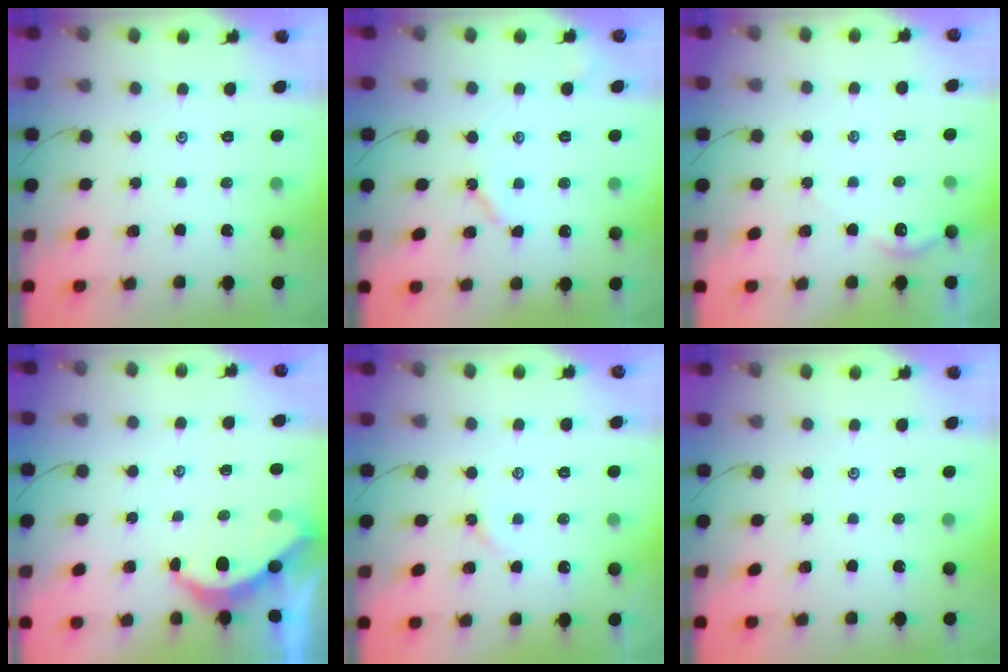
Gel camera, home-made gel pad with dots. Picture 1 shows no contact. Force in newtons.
{"total": 3.9, "press": 3.9, "slide": 0.6}
{"total": 2.8, "press": 2.8, "slide": 0.3}
{"total": 4.0, "press": 4.0, "slide": 0.3}
{"total": 1.5, "press": 1.4, "slide": 0.3}
{"total": 0.0}